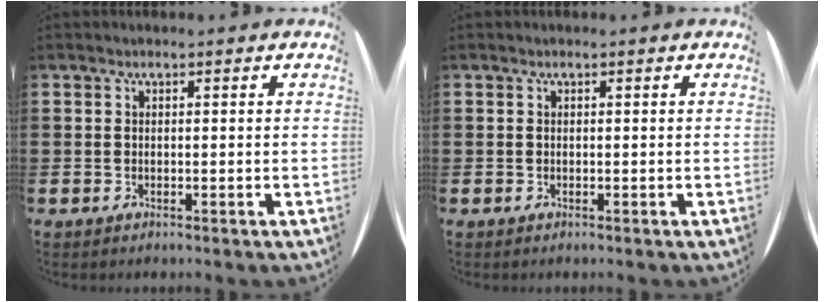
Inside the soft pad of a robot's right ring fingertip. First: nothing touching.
{"total": 0.0}